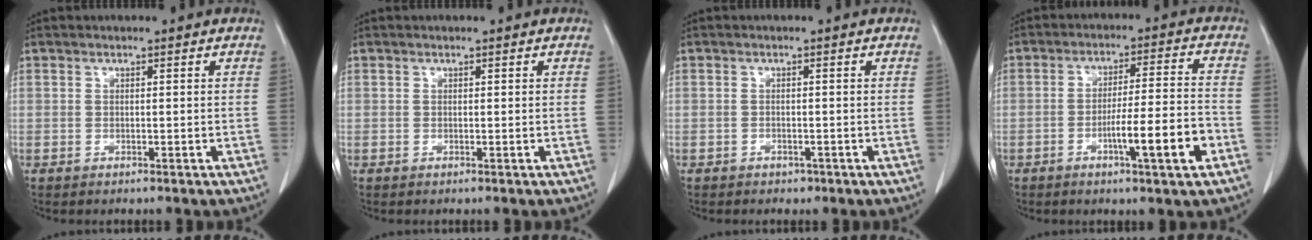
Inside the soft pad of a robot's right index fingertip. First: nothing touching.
{"total": 0.0}
{"total": 1.1, "force": [-0.7, 0.7, 0.3], "torque": [-0.009, 0.001, -0.007]}
{"total": 9.9, "force": [-4.1, 0.0, 9.0], "torque": [-0.143, 0.001, -0.061]}